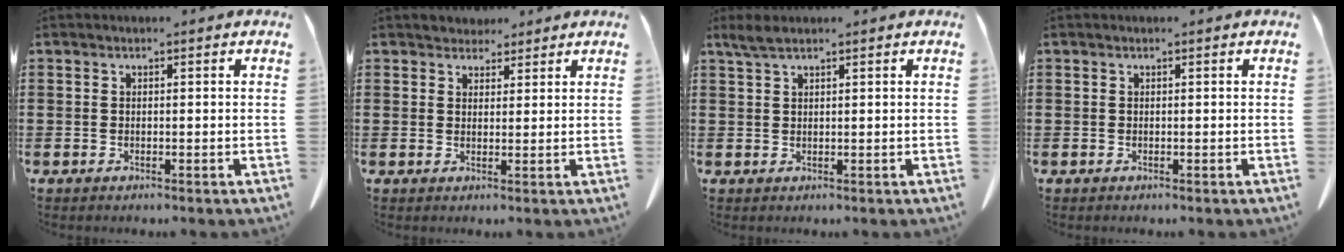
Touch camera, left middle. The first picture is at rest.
{"total": 2.7, "force": [2.5, 1.1, -0.1], "torque": [0.001, -0.001, 0.046]}
{"total": 2.2, "force": [1.6, 0.4, 1.4], "torque": [-0.032, 0.002, 0.029]}
{"total": 0.0}